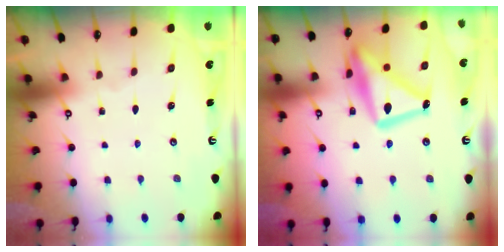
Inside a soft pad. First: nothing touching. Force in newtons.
{"total": 16.0, "press": 15.9, "slide": 1.3}